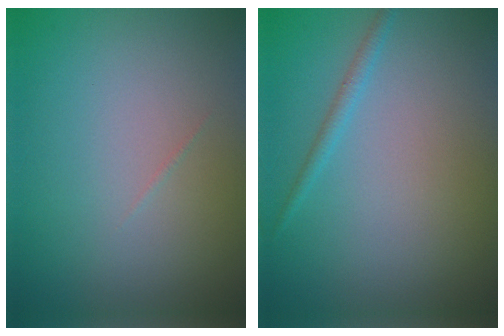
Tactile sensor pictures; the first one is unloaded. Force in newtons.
{"total": 1.1, "press": 1.0, "slide": 0.1}